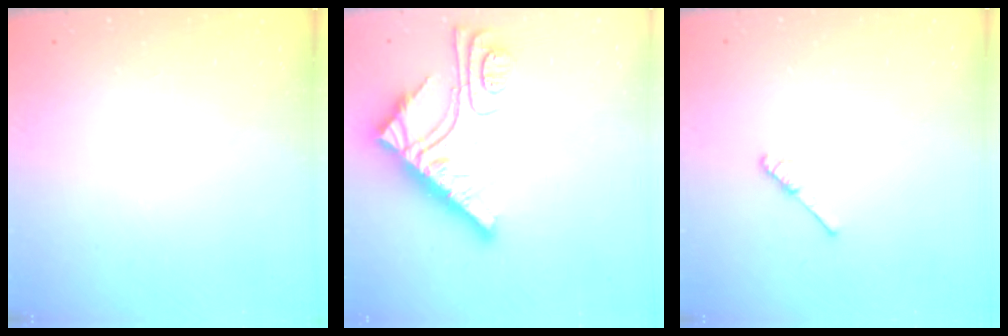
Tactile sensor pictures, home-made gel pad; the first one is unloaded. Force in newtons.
{"total": 15.2, "press": 15.1, "slide": 1.4}
{"total": 3.0, "press": 2.9, "slide": 0.5}